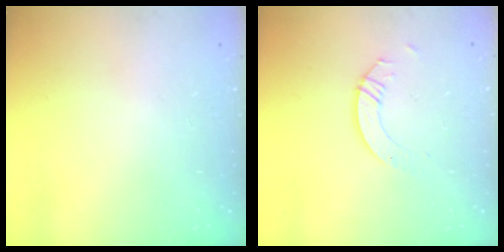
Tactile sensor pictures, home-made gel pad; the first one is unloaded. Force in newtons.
{"total": 4.0, "press": 4.0, "slide": 0.3}